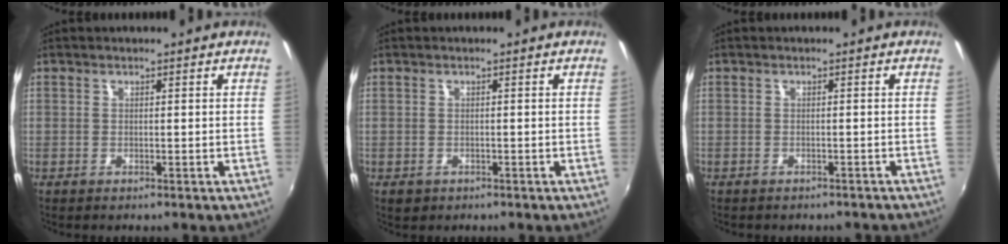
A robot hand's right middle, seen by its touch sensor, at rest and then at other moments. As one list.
[{"total": 2.0, "force": [-1.0, 1.6, 0.8], "torque": [-0.018, -0.006, -0.012]}, {"total": 3.3, "force": [-2.9, 1.2, 0.9], "torque": [-0.019, -0.012, -0.034]}]